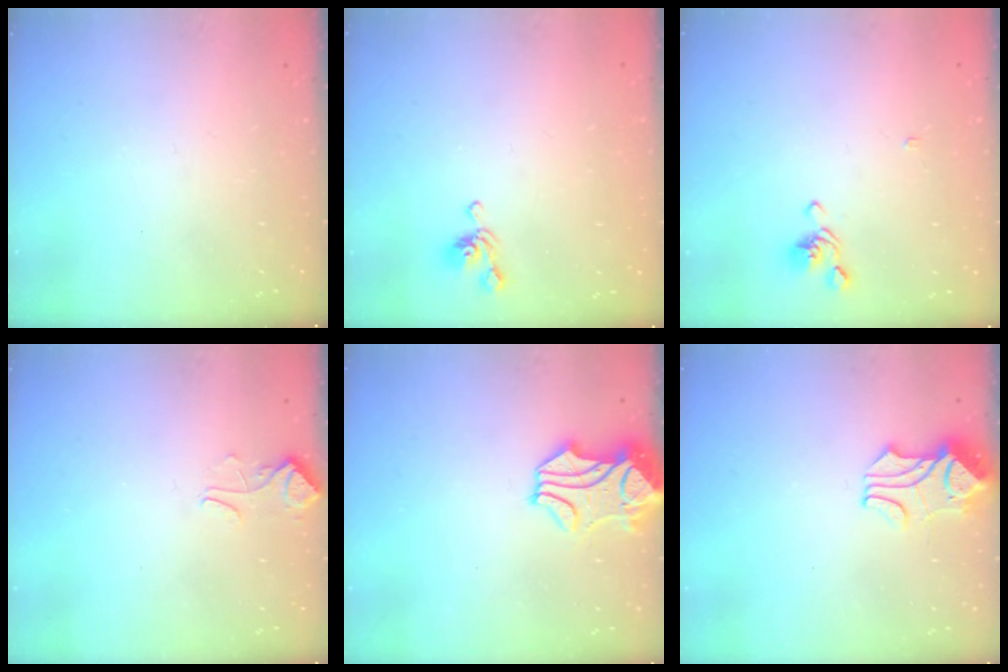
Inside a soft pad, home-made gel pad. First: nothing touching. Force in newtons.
{"total": 5.1, "press": 5.1, "slide": 0.2}
{"total": 0.7, "press": 0.0, "slide": 0.7}
{"total": 3.5, "press": 3.4, "slide": 0.7}
{"total": 2.0, "press": 1.5, "slide": 1.3}
{"total": 1.6, "press": 1.2, "slide": 1.0}